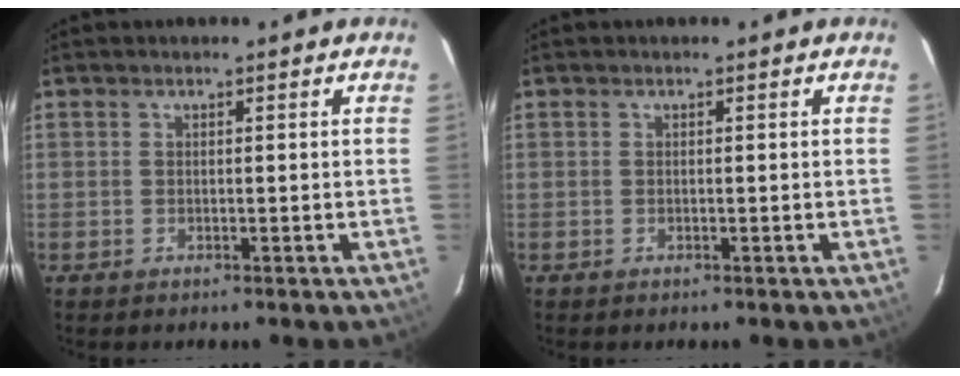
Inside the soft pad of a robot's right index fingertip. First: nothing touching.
{"total": 0.0}